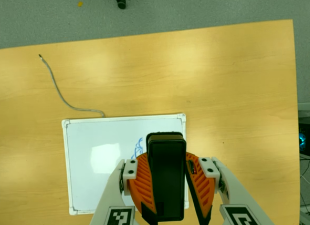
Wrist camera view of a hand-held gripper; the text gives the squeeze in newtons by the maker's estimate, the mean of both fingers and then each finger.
{"total": 12.3, "left": 11.4, "right": 13.1}